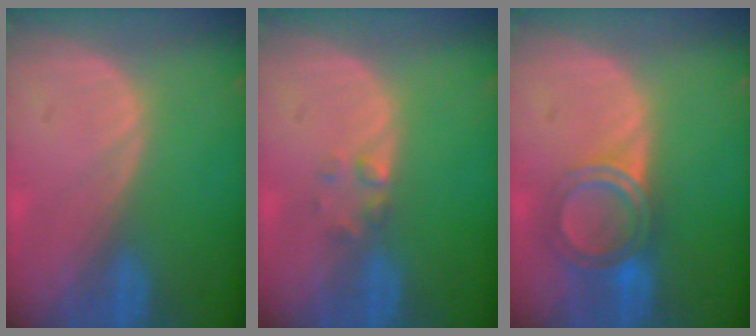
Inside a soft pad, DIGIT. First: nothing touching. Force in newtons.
{"total": 1.7, "press": 1.7, "slide": 0.2}
{"total": 6.0, "press": 5.3, "slide": 2.8}